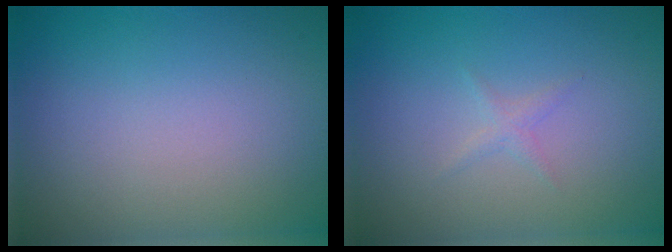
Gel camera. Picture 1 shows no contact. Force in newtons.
{"total": 0.7, "press": 0.7, "slide": 0.0}